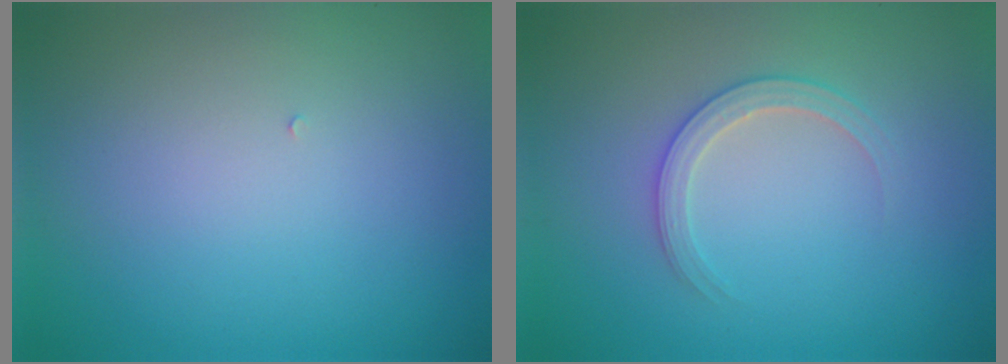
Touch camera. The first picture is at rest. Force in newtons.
{"total": 2.2, "press": 2.2, "slide": 0.2}